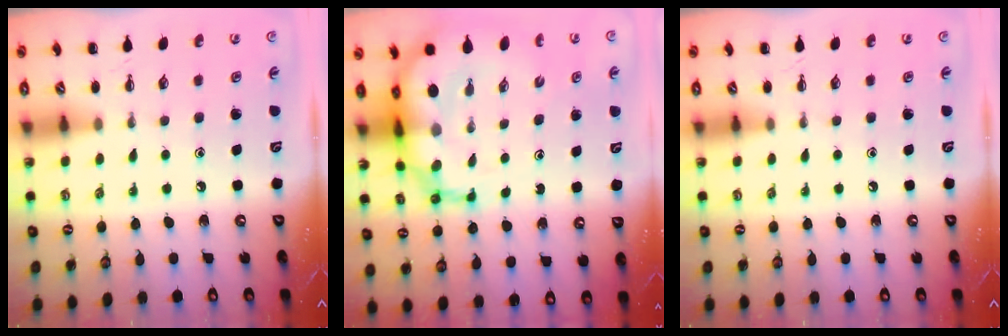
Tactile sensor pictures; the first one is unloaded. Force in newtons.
{"total": 13.3, "press": 12.9, "slide": 3.2}
{"total": 0.0}